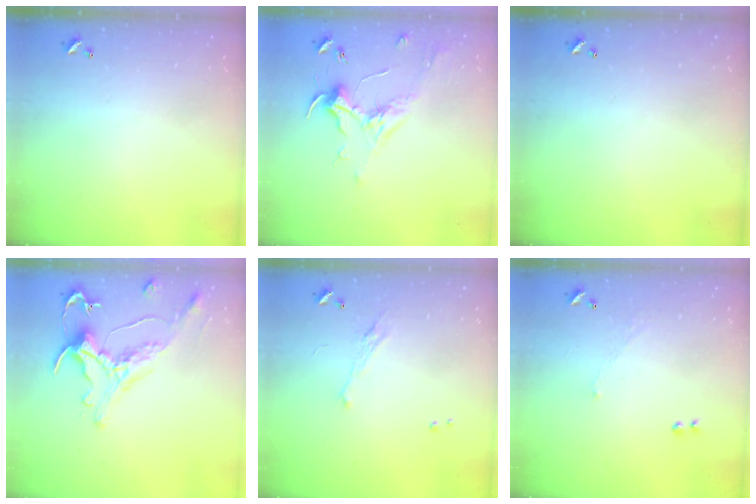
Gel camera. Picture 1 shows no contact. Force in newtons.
{"total": 2.0, "press": 1.9, "slide": 0.6}
{"total": 0.0}
{"total": 0.7, "press": 0.1, "slide": 0.7}
{"total": 2.3, "press": 2.1, "slide": 0.8}
{"total": 1.0, "press": 0.7, "slide": 0.6}